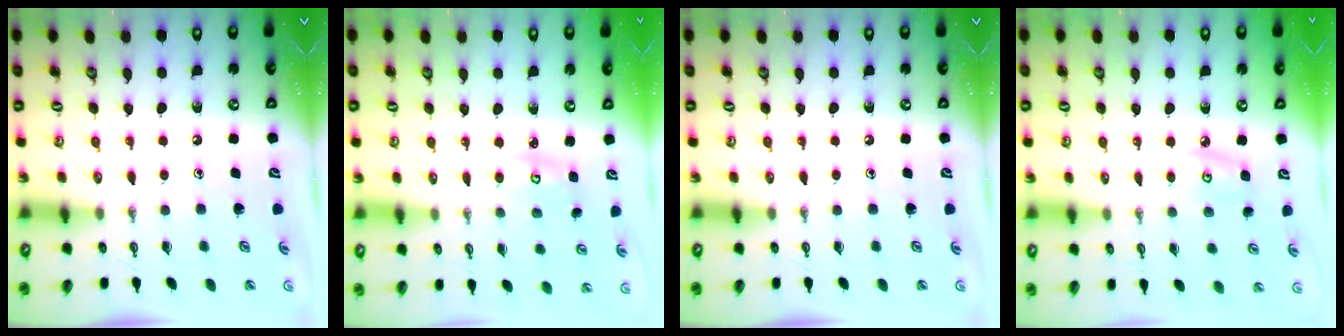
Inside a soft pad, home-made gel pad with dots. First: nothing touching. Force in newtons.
{"total": 2.7, "press": 2.7, "slide": 0.4}
{"total": 0.0}
{"total": 4.8, "press": 4.7, "slide": 0.5}